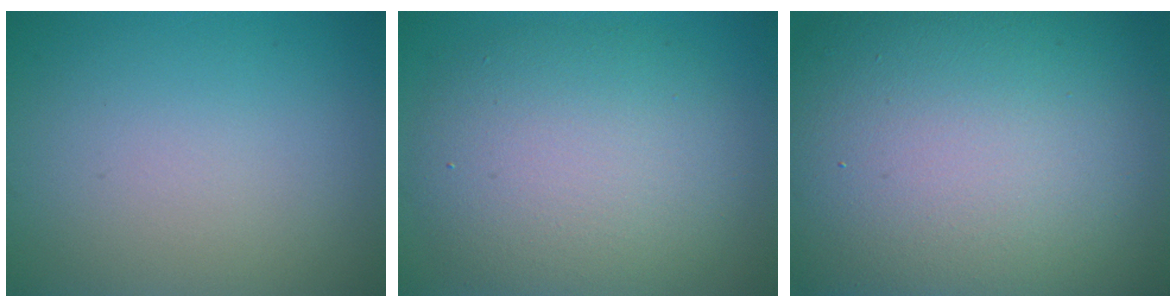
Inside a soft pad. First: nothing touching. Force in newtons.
{"total": 8.3, "press": 8.3, "slide": 0.6}
{"total": 21.1, "press": 21.0, "slide": 1.3}